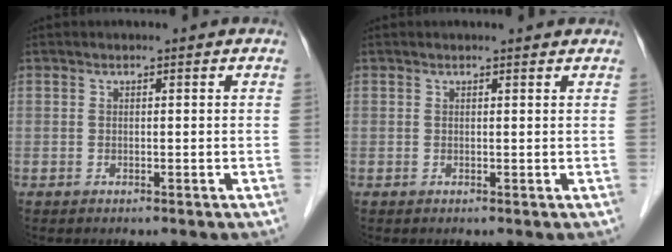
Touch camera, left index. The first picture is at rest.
{"total": 1.6, "force": [1.6, 0.1, 0.3], "torque": [-0.011, 0.003, 0.017]}